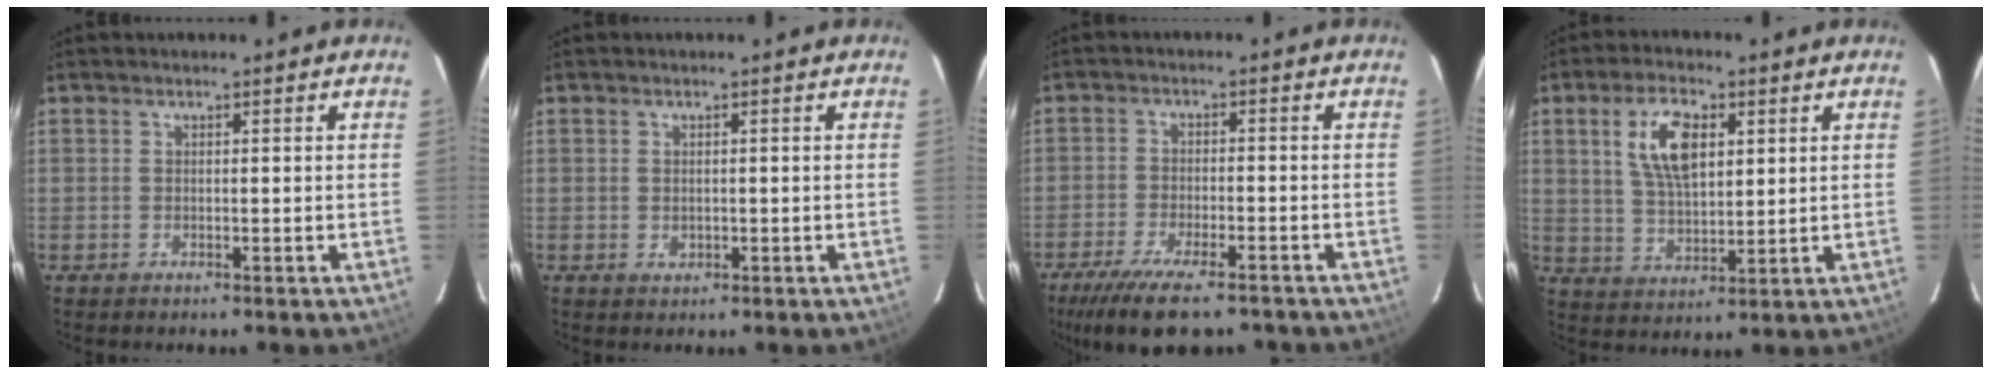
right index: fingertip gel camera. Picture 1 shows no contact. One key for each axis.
{"total": 1.2, "fx": -0.2, "fy": 1.1, "fz": 0.6, "tx": -0.010, "ty": -0.001, "tz": -0.001}
{"total": 14.1, "fx": -10.7, "fy": 4.4, "fz": 8.1, "tx": -0.175, "ty": -0.035, "tz": -0.174}
{"total": 9.8, "fx": 3.4, "fy": 4.7, "fz": 7.9, "tx": -0.155, "ty": 0.010, "tz": 0.068}